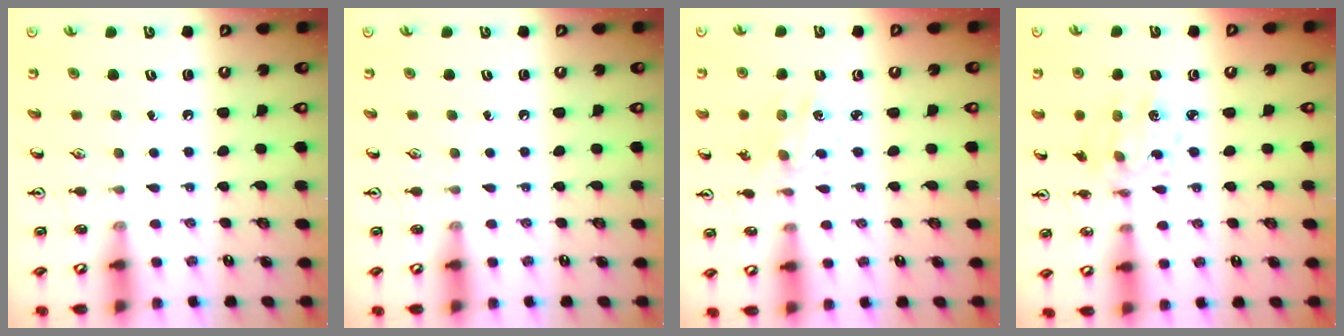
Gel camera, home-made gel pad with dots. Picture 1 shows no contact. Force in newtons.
{"total": 0.0}
{"total": 1.4, "press": 1.4, "slide": 0.3}
{"total": 5.6, "press": 5.4, "slide": 1.5}